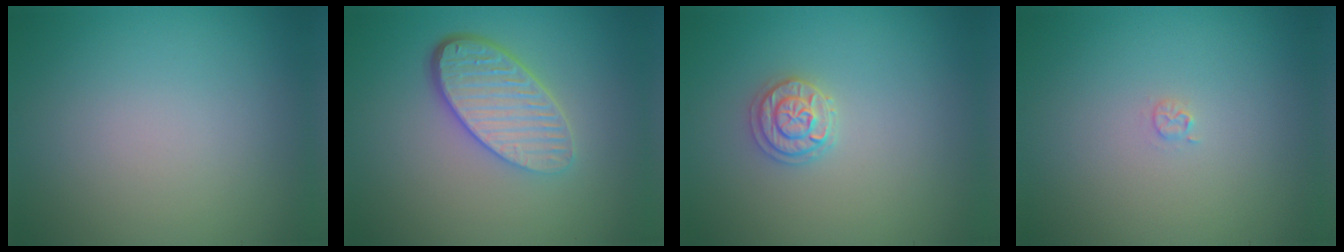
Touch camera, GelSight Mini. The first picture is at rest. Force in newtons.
{"total": 5.2, "press": 3.7, "slide": 3.7}
{"total": 2.1, "press": 2.1, "slide": 0.5}
{"total": 0.7, "press": 0.7, "slide": 0.1}